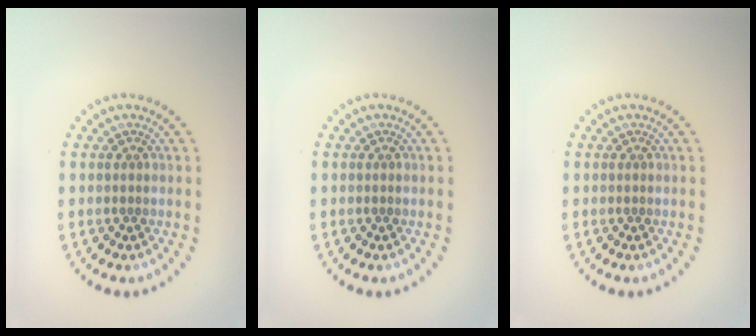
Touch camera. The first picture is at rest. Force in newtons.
{"total": 0.0}
{"total": 0.0}